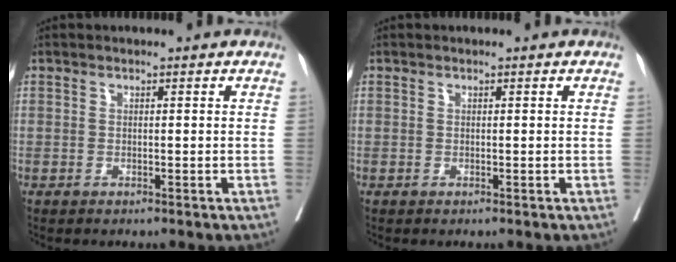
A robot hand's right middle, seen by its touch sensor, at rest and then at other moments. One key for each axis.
{"total": 0.0}